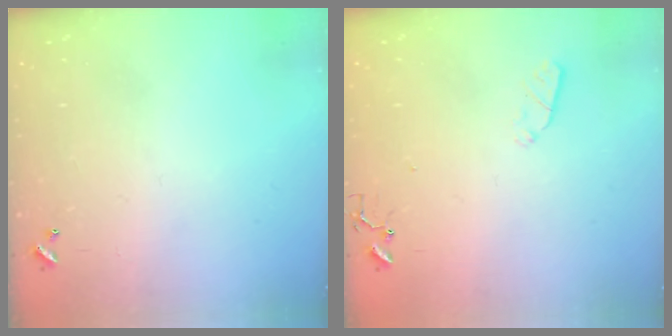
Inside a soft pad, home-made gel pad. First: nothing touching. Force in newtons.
{"total": 3.6, "press": 3.6, "slide": 0.5}